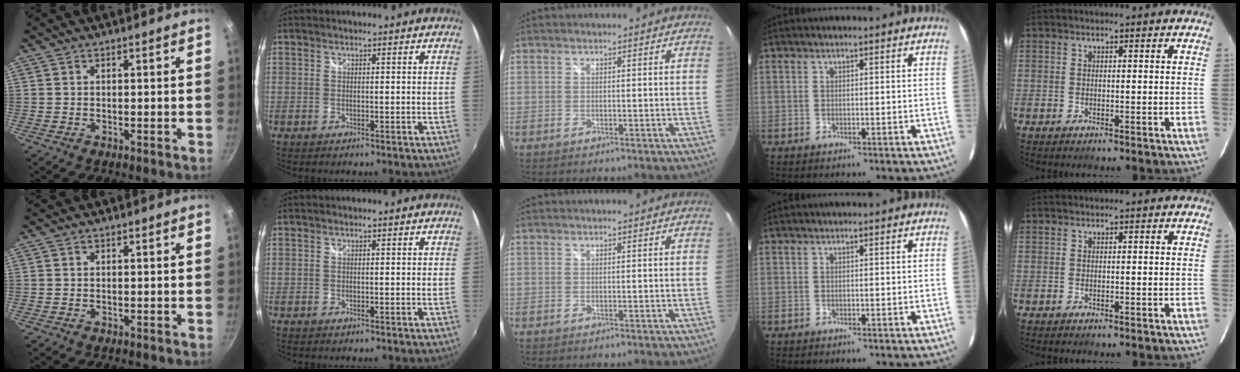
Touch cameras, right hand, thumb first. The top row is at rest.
{}